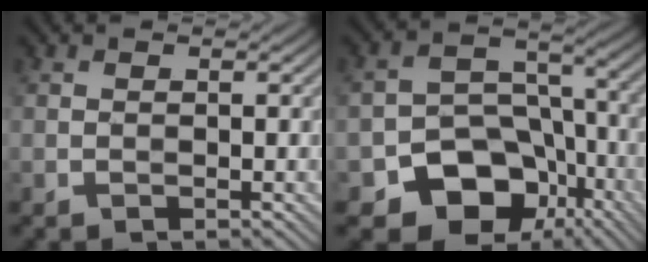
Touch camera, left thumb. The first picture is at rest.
{"total": 12.1, "force": [-6.1, 8.8, 5.6], "torque": [-0.089, -0.010, -0.105]}